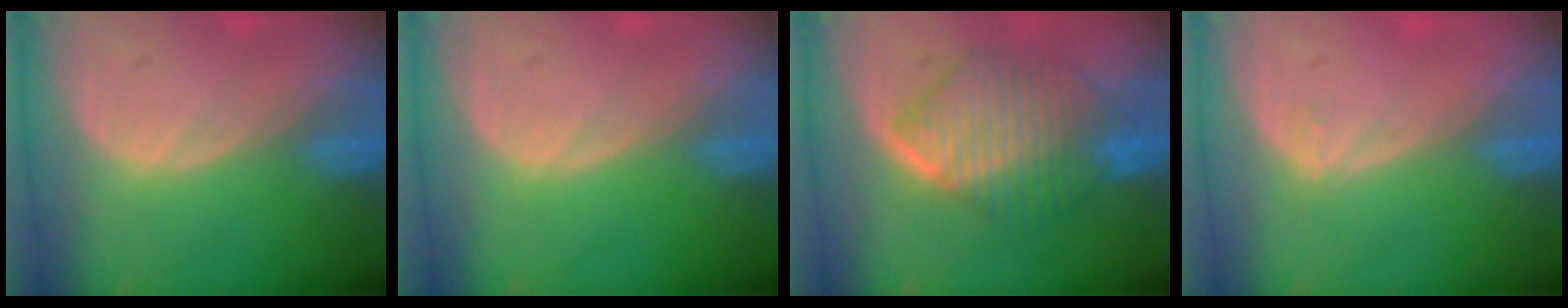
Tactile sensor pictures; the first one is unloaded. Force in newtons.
{"total": 0.0}
{"total": 9.1, "press": 9.1, "slide": 0.5}
{"total": 0.6, "press": 0.4, "slide": 0.5}